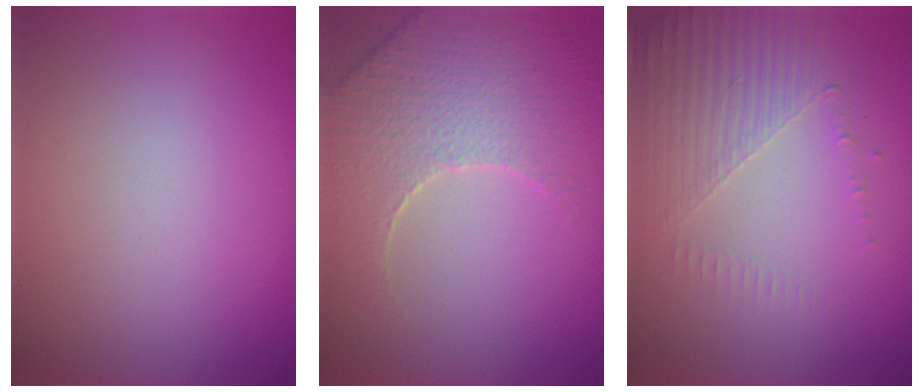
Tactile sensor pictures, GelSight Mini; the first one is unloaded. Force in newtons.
{"total": 5.1, "press": 4.7, "slide": 2.0}
{"total": 5.3, "press": 3.1, "slide": 4.3}